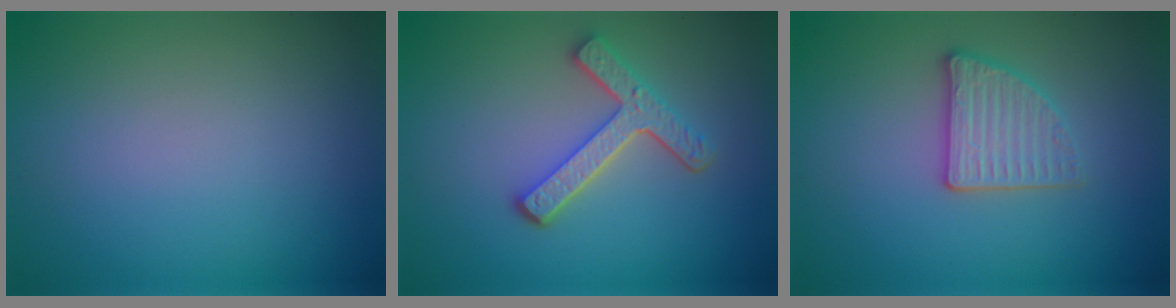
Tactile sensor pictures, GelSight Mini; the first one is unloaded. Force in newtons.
{"total": 4.2, "press": 3.3, "slide": 2.6}
{"total": 2.9, "press": 2.7, "slide": 1.1}